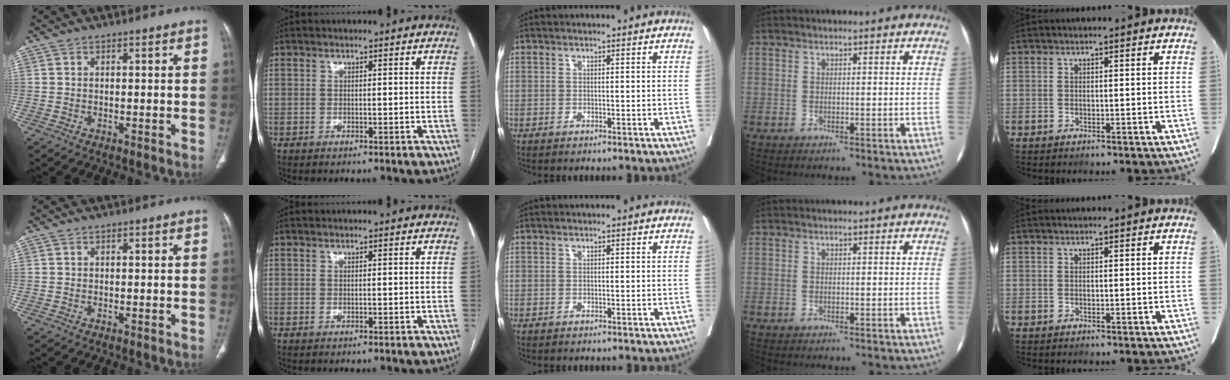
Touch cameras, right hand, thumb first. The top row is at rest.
{}